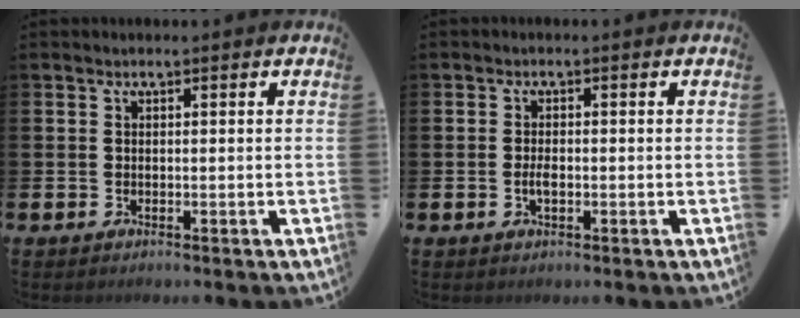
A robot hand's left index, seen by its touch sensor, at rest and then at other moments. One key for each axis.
{"total": 1.8, "fx": -0.4, "fy": 0.7, "fz": 1.6, "tx": -0.025, "ty": -0.003, "tz": -0.008}